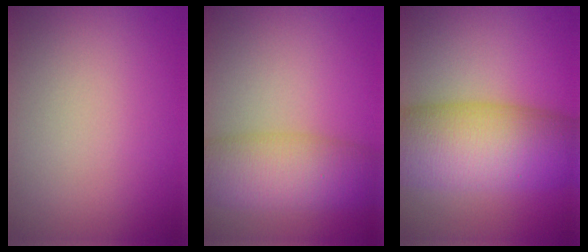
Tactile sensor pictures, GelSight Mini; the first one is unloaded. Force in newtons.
{"total": 7.4, "press": 7.4, "slide": 0.2}
{"total": 11.9, "press": 11.9, "slide": 0.5}